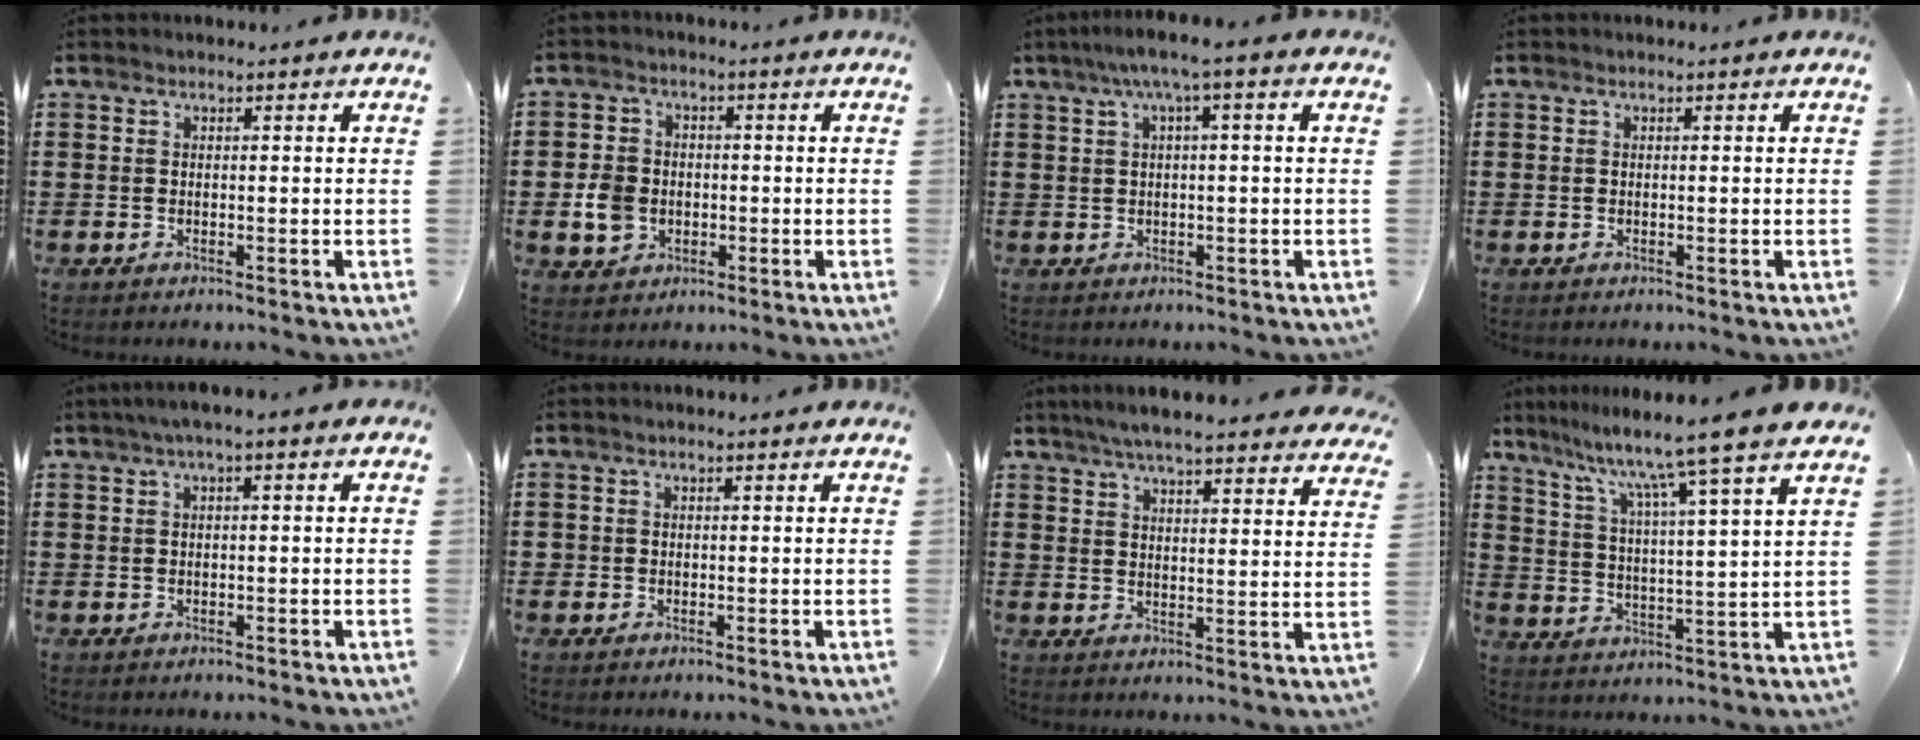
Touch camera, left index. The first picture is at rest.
{"total": 4.9, "force": [-1.0, 4.2, 2.4], "torque": [-0.065, 0.005, -0.023]}
{"total": 3.5, "force": [0.5, -0.1, 3.5], "torque": [-0.066, -0.001, 0.004]}
{"total": 0.0}
{"total": 1.6, "force": [-0.3, 0.3, 1.5], "torque": [-0.024, -0.001, -0.006]}
{"total": 0.6, "force": [0.1, 0.6, 0.1], "torque": [-0.003, 0.004, 0.001]}
{"total": 5.7, "force": [5.3, 0.0, 2.1], "torque": [-0.059, -0.021, 0.093]}
{"total": 9.3, "force": [7.6, -1.7, 5.1], "torque": [-0.120, -0.052, 0.114]}